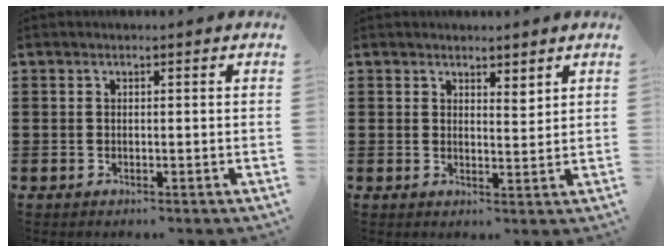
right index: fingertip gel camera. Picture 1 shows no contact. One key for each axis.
{"total": 2.2, "fx": 2.1, "fy": 0.7, "fz": 0.4, "tx": -0.013, "ty": 0.006, "tz": 0.040}